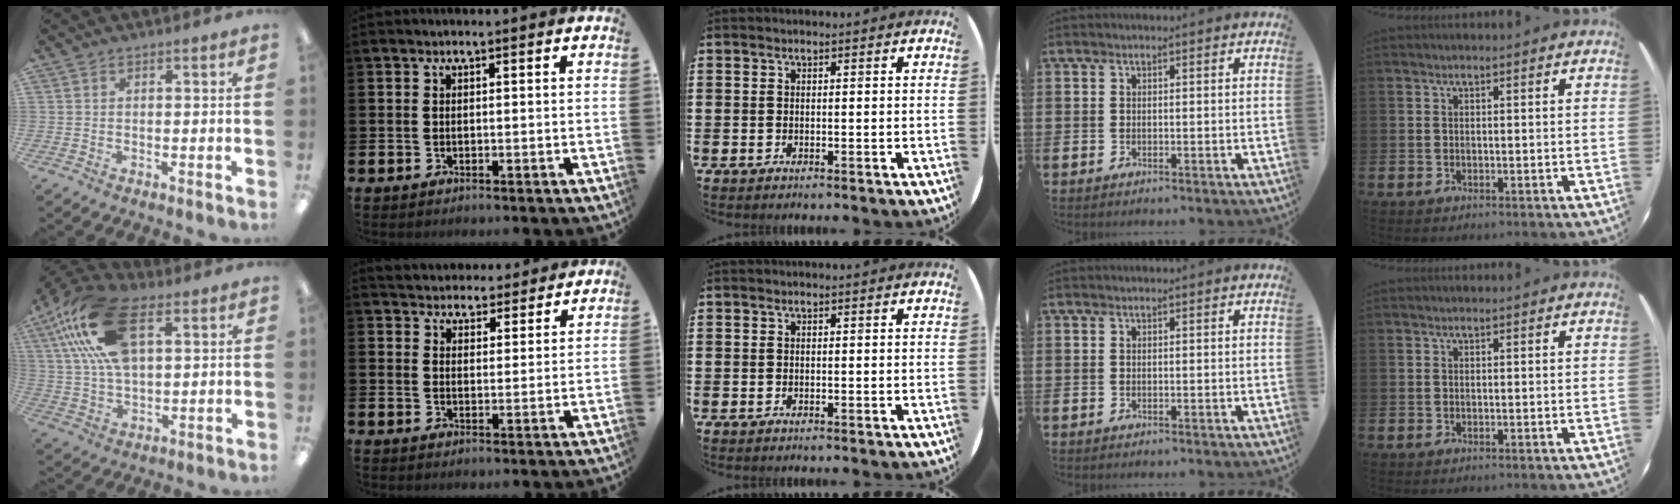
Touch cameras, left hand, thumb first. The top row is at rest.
{"thumb": {"total": 21.8, "force": [9.6, 11.3, 16.0], "torque": [-0.325, -0.018, 0.165]}, "index": {"total": 4.2, "force": [4.0, 1.1, -0.4], "torque": [-0.008, -0.027, 0.072]}}